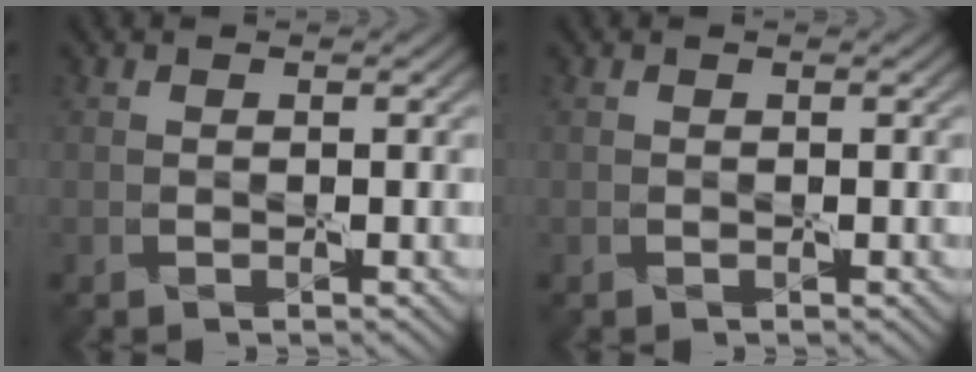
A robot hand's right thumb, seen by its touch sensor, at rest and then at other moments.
{"total": 0.0}